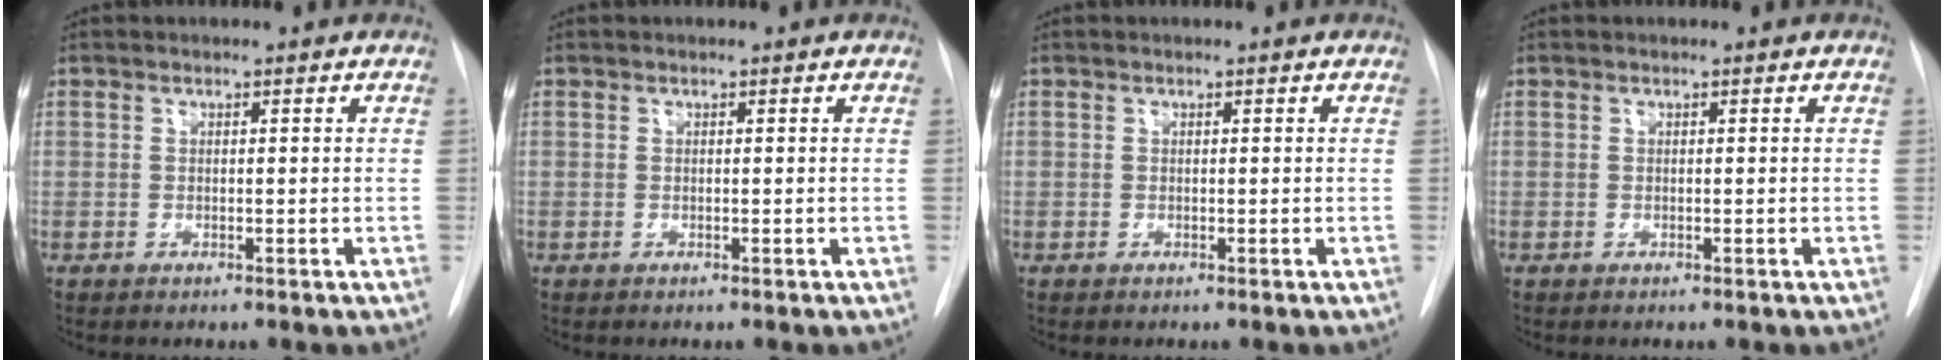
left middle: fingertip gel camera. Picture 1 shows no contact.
{"total": 0.0}
{"total": 0.0}
{"total": 0.0}